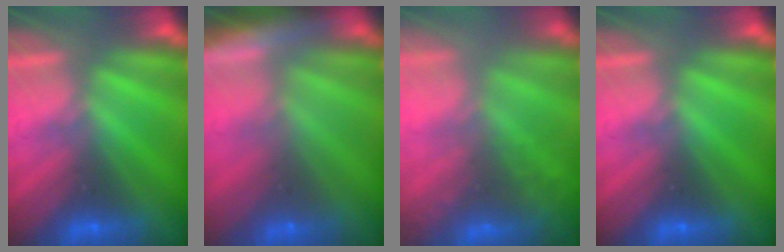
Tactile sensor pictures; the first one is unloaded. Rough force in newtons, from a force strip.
{"total": 8.5}
{"total": 7.0}
{"total": 0.0}